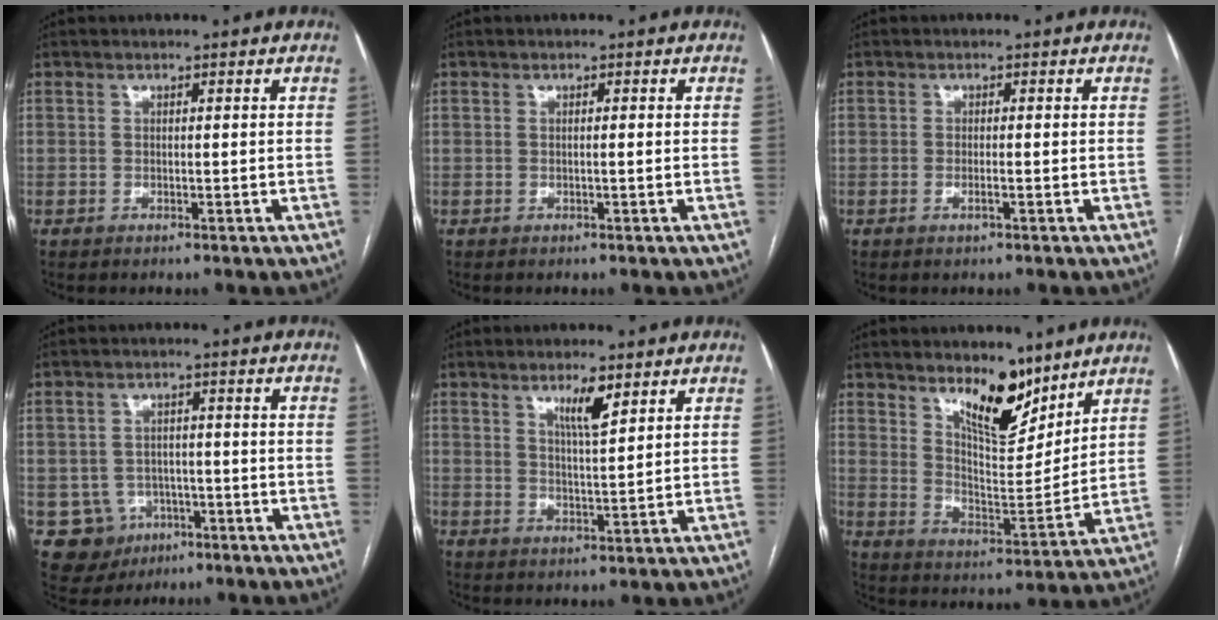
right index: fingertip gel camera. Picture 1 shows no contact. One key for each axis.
{"total": 0.5, "fx": -0.1, "fy": -0.1, "fz": 0.5, "tx": -0.008, "ty": 0.001, "tz": 0.000}
{"total": 1.0, "fx": -0.4, "fy": 0.1, "fz": 0.9, "tx": -0.020, "ty": -0.001, "tz": -0.005}
{"total": 7.2, "fx": -2.6, "fy": 6.6, "fz": 1.0, "tx": -0.021, "ty": 0.010, "tz": -0.027}
{"total": 4.6, "fx": 2.8, "fy": 0.4, "fz": 3.7, "tx": -0.064, "ty": -0.006, "tz": 0.049}
{"total": 10.3, "fx": 7.5, "fy": 3.3, "fz": 6.3, "tx": -0.107, "ty": -0.017, "tz": 0.136}